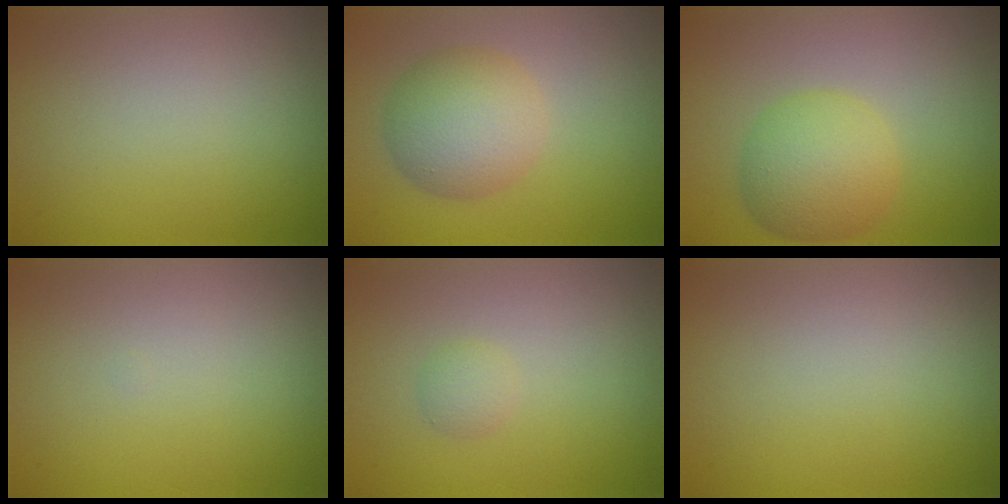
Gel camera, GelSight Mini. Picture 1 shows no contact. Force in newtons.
{"total": 5.5, "press": 5.5, "slide": 0.1}
{"total": 5.2, "press": 5.2, "slide": 0.1}
{"total": 0.0}
{"total": 1.1, "press": 1.1, "slide": 0.0}
{"total": 0.0}